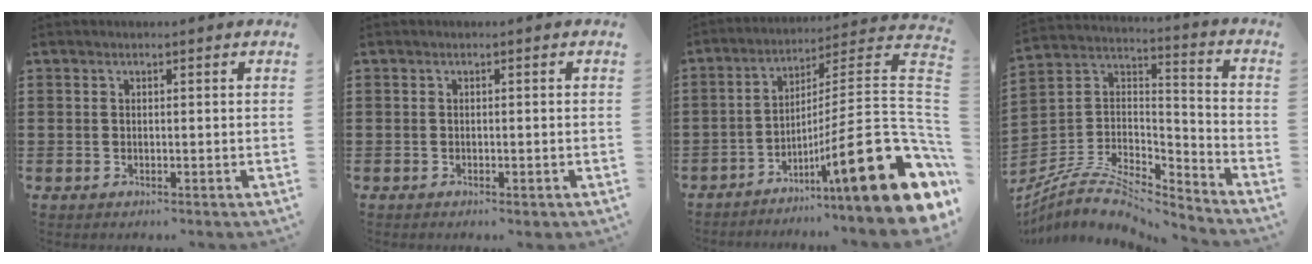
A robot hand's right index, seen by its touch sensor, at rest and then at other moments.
{"total": 0.6, "force": [-0.5, 0.1, 0.2], "torque": [-0.007, -0.004, -0.010]}
{"total": 18.6, "force": [-7.5, 3.4, 16.7], "torque": [-0.247, -0.008, -0.125]}
{"total": 8.0, "force": [-6.6, 2.8, 3.5], "torque": [-0.079, 0.005, -0.130]}